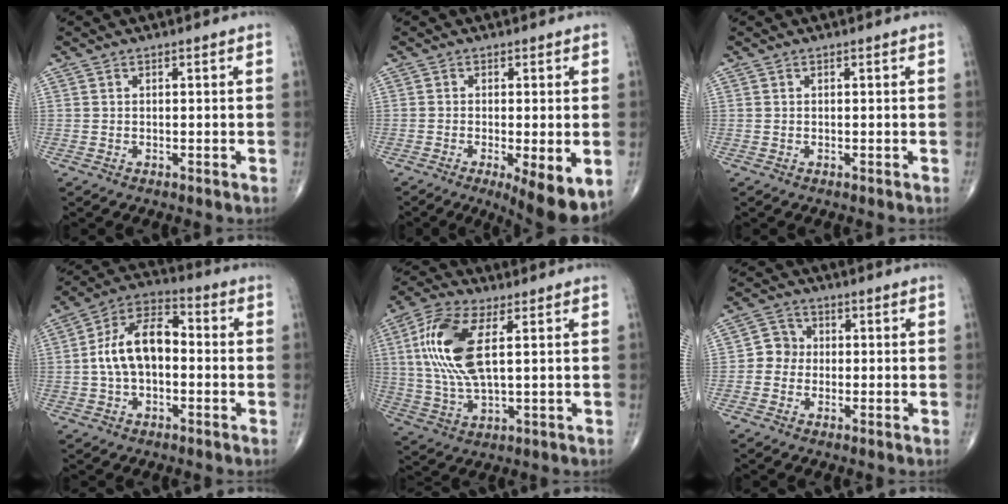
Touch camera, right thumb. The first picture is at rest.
{"total": 9.4, "force": [-3.3, 2.4, 8.4], "torque": [-0.122, -0.020, -0.048]}
{"total": 0.0}
{"total": 12.3, "force": [-0.5, 7.2, 10.0], "torque": [-0.175, 0.039, -0.020]}
{"total": 14.0, "force": [3.1, 5.6, 12.4], "torque": [-0.274, -0.002, 0.062]}
{"total": 4.1, "force": [-0.6, 3.8, 1.3], "torque": [0.000, 0.011, -0.022]}